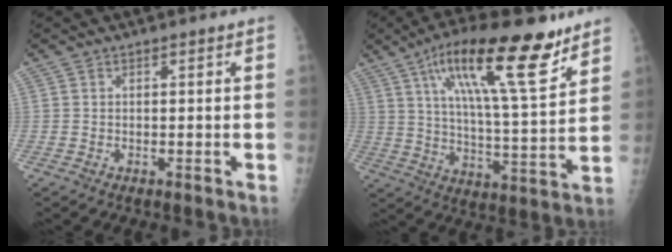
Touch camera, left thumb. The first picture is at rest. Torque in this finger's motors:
{"motor_torque": [0.55, 0.71, 1.79, -0.97, 0.47]}